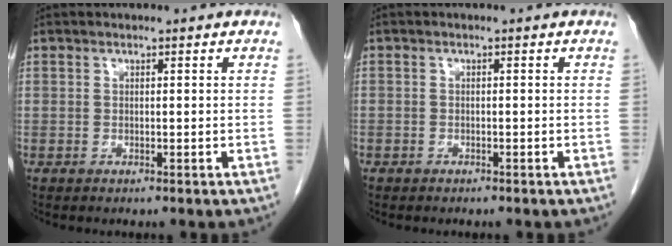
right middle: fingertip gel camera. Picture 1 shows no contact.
{"total": 0.9, "force": [-0.7, 0.6, 0.1], "torque": [-0.007, 0.003, -0.012]}